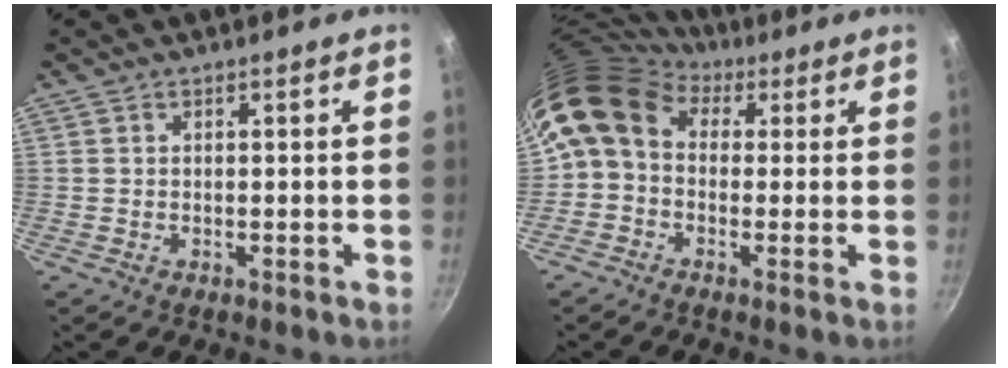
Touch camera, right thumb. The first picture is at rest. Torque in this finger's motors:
{"motor_torque": [1.66, 1.72, 0.95, -0.86, 0.19]}